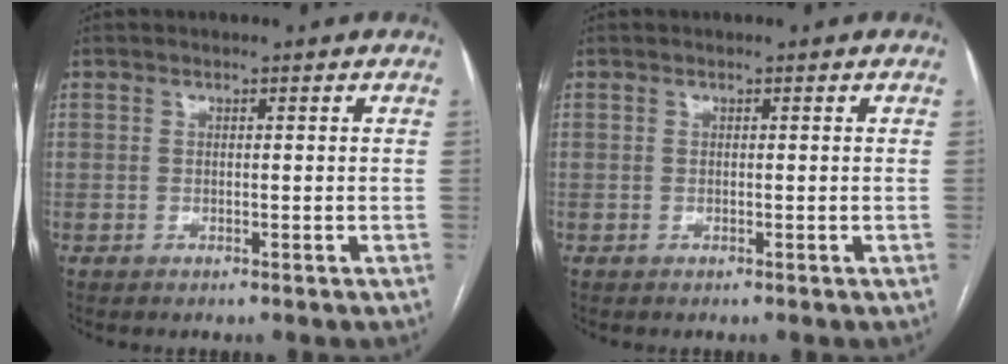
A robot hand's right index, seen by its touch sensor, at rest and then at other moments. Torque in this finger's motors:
{"motor_torque": [0.00, 0.00, 0.00, 0.00]}